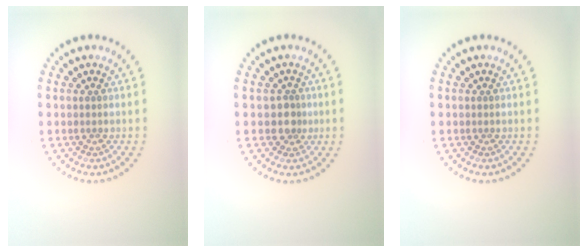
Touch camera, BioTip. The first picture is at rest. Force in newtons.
{"total": 1.8, "press": 1.5, "slide": 1.0}
{"total": 0.0}